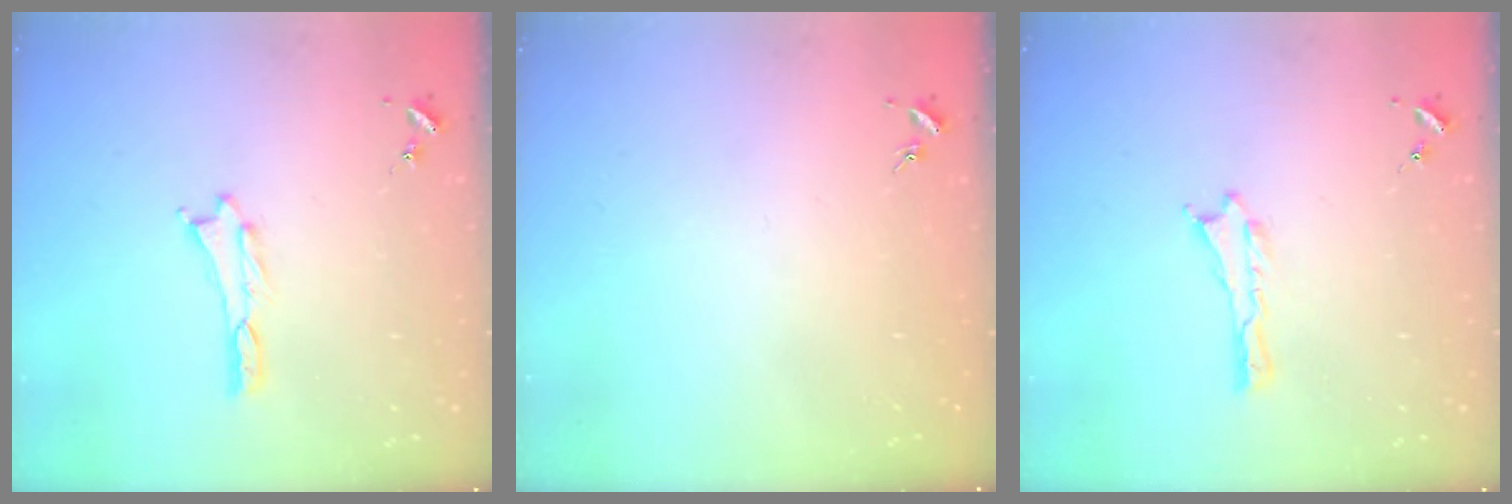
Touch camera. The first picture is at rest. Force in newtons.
{"total": 0.0}
{"total": 0.0}